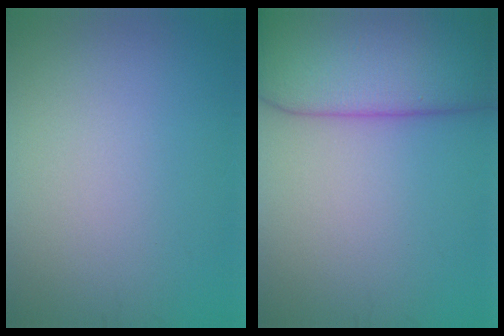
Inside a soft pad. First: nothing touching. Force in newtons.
{"total": 11.0, "press": 11.0, "slide": 0.8}